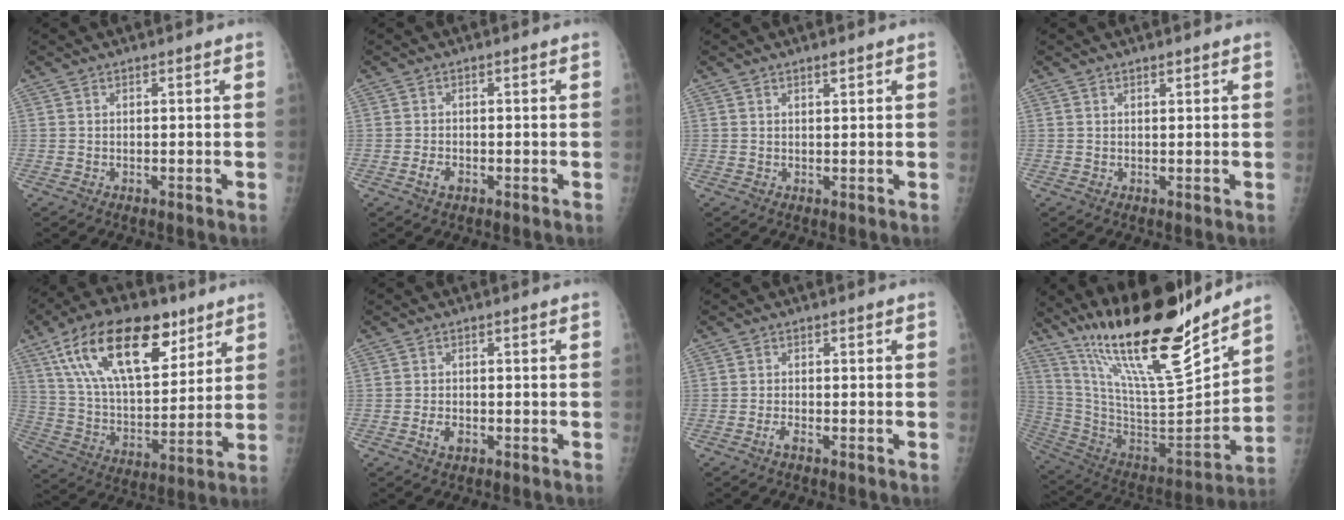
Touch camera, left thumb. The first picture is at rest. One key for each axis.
{"total": 2.0, "fx": -0.9, "fy": 1.2, "fz": 1.3, "tx": -0.024, "ty": 0.006, "tz": -0.016}
{"total": 1.2, "fx": 0.8, "fy": 0.3, "fz": 0.8, "tx": -0.009, "ty": -0.005, "tz": 0.015}
{"total": 0.8, "fx": 0.6, "fy": 0.3, "fz": 0.5, "tx": -0.005, "ty": -0.003, "tz": 0.010}
{"total": 23.2, "fx": 12.4, "fy": 11.4, "fz": 16.0, "tx": -0.247, "ty": -0.029, "tz": 0.218}
{"total": 2.3, "fx": -1.0, "fy": 1.4, "fz": 1.5, "tx": -0.025, "ty": 0.004, "tz": -0.015}
{"total": 1.3, "fx": -0.9, "fy": 0.3, "fz": 0.9, "tx": -0.023, "ty": 0.004, "tz": -0.019}
{"total": 26.4, "fx": 20.5, "fy": 4.6, "fz": 15.9, "tx": -0.237, "ty": -0.111, "tz": 0.359}